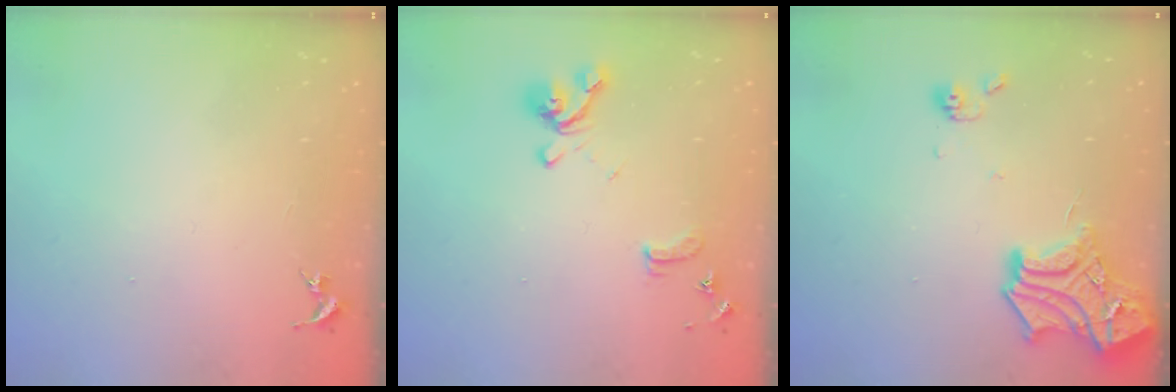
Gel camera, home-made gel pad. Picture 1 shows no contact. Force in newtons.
{"total": 12.8, "press": 12.7, "slide": 1.4}
{"total": 16.2, "press": 16.2, "slide": 1.5}